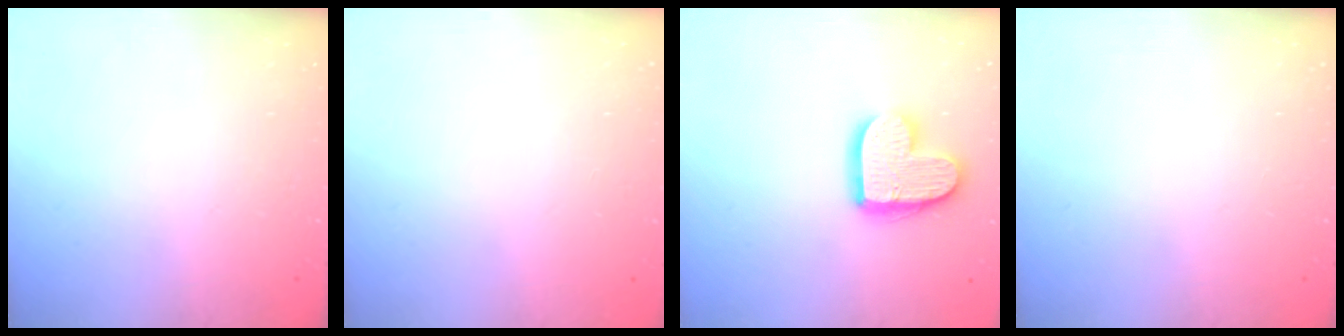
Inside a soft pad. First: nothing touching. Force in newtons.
{"total": 0.0}
{"total": 14.2, "press": 14.2, "slide": 1.1}
{"total": 0.0}